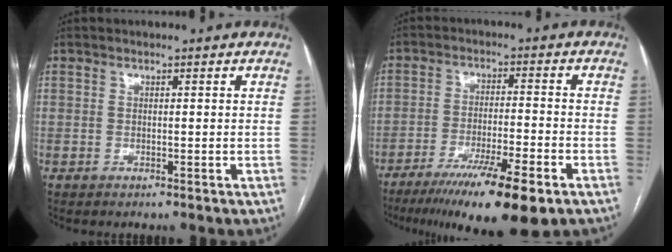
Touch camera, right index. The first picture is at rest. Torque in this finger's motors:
{"motor_torque": [1.32, -0.39, 0.52, 0.11]}